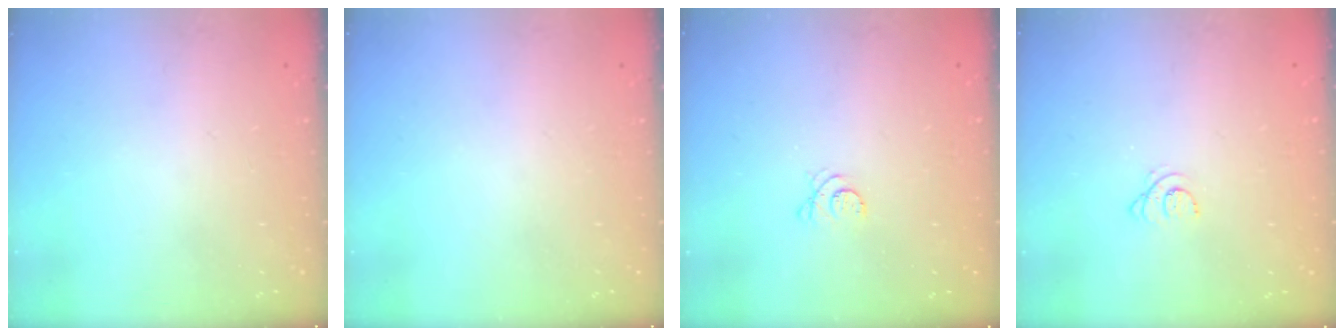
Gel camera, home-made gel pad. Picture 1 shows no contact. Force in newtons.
{"total": 0.0}
{"total": 3.7, "press": 3.7, "slide": 0.5}
{"total": 3.8, "press": 3.8, "slide": 0.3}